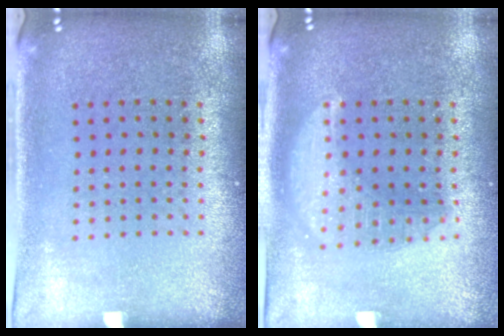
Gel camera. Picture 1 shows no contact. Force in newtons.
{"total": 2.9, "press": 2.9, "slide": 0.3}